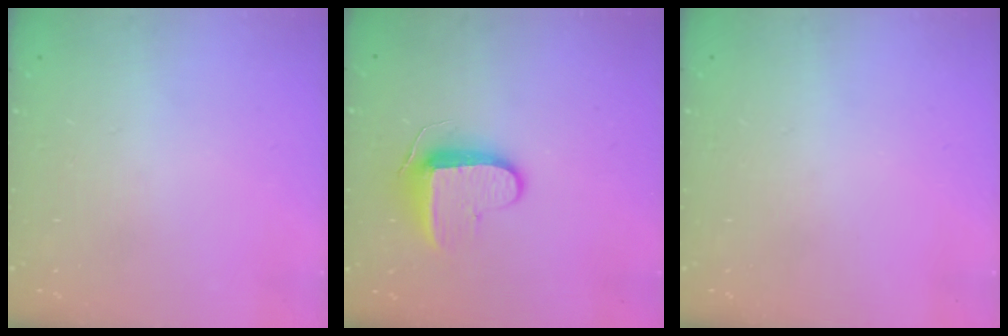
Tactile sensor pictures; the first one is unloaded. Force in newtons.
{"total": 10.4, "press": 10.3, "slide": 0.9}
{"total": 0.0}